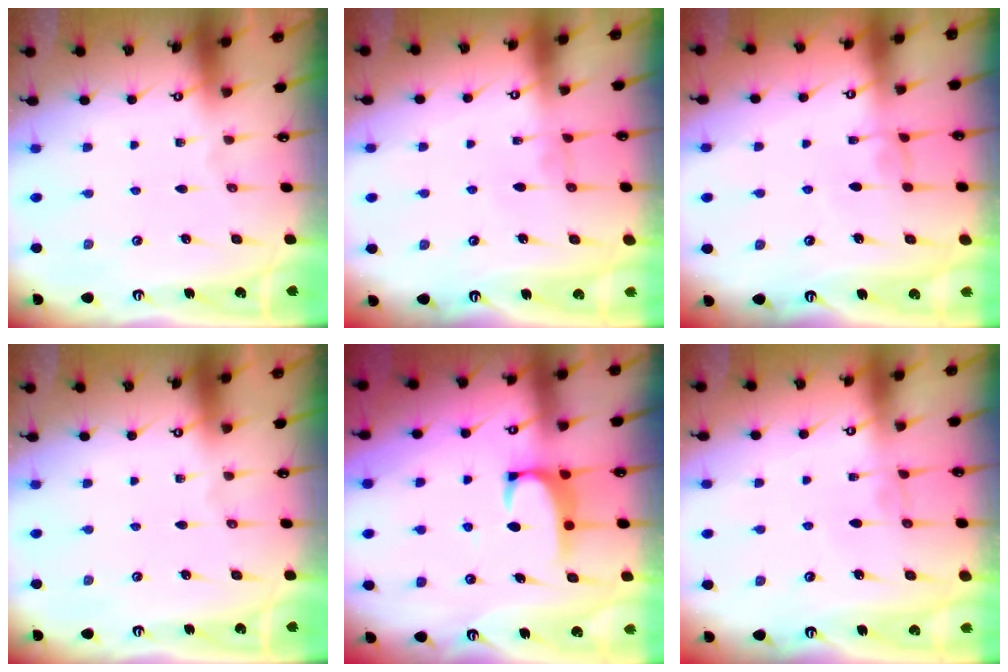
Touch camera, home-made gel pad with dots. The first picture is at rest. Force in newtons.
{"total": 0.0}
{"total": 1.0, "press": 0.7, "slide": 0.7}
{"total": 0.0}
{"total": 2.0, "press": 2.0, "slide": 0.3}
{"total": 1.4, "press": 1.3, "slide": 0.2}